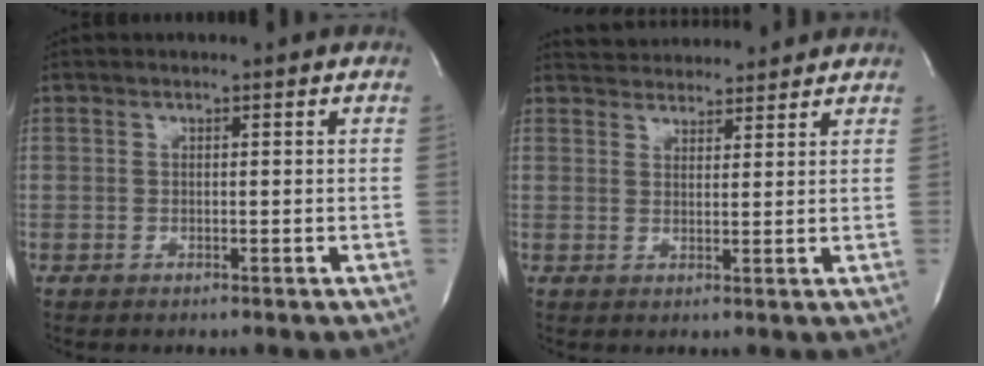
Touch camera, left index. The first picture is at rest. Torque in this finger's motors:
{"motor_torque": [-0.42, -0.43, 0.06, 0.03]}